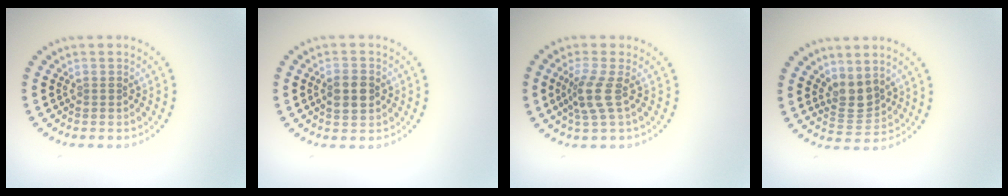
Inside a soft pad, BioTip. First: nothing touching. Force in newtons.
{"total": 2.8, "press": 2.8, "slide": 0.2}
{"total": 2.7, "press": 2.1, "slide": 1.8}
{"total": 2.7, "press": 2.2, "slide": 1.6}